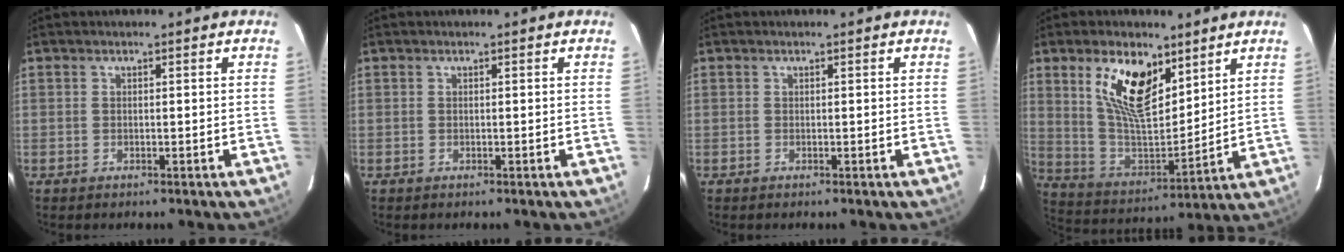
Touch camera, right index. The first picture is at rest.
{"total": 0.0}
{"total": 0.0}
{"total": 15.5, "force": [8.3, 7.1, 11.0], "torque": [-0.209, 0.001, 0.168]}